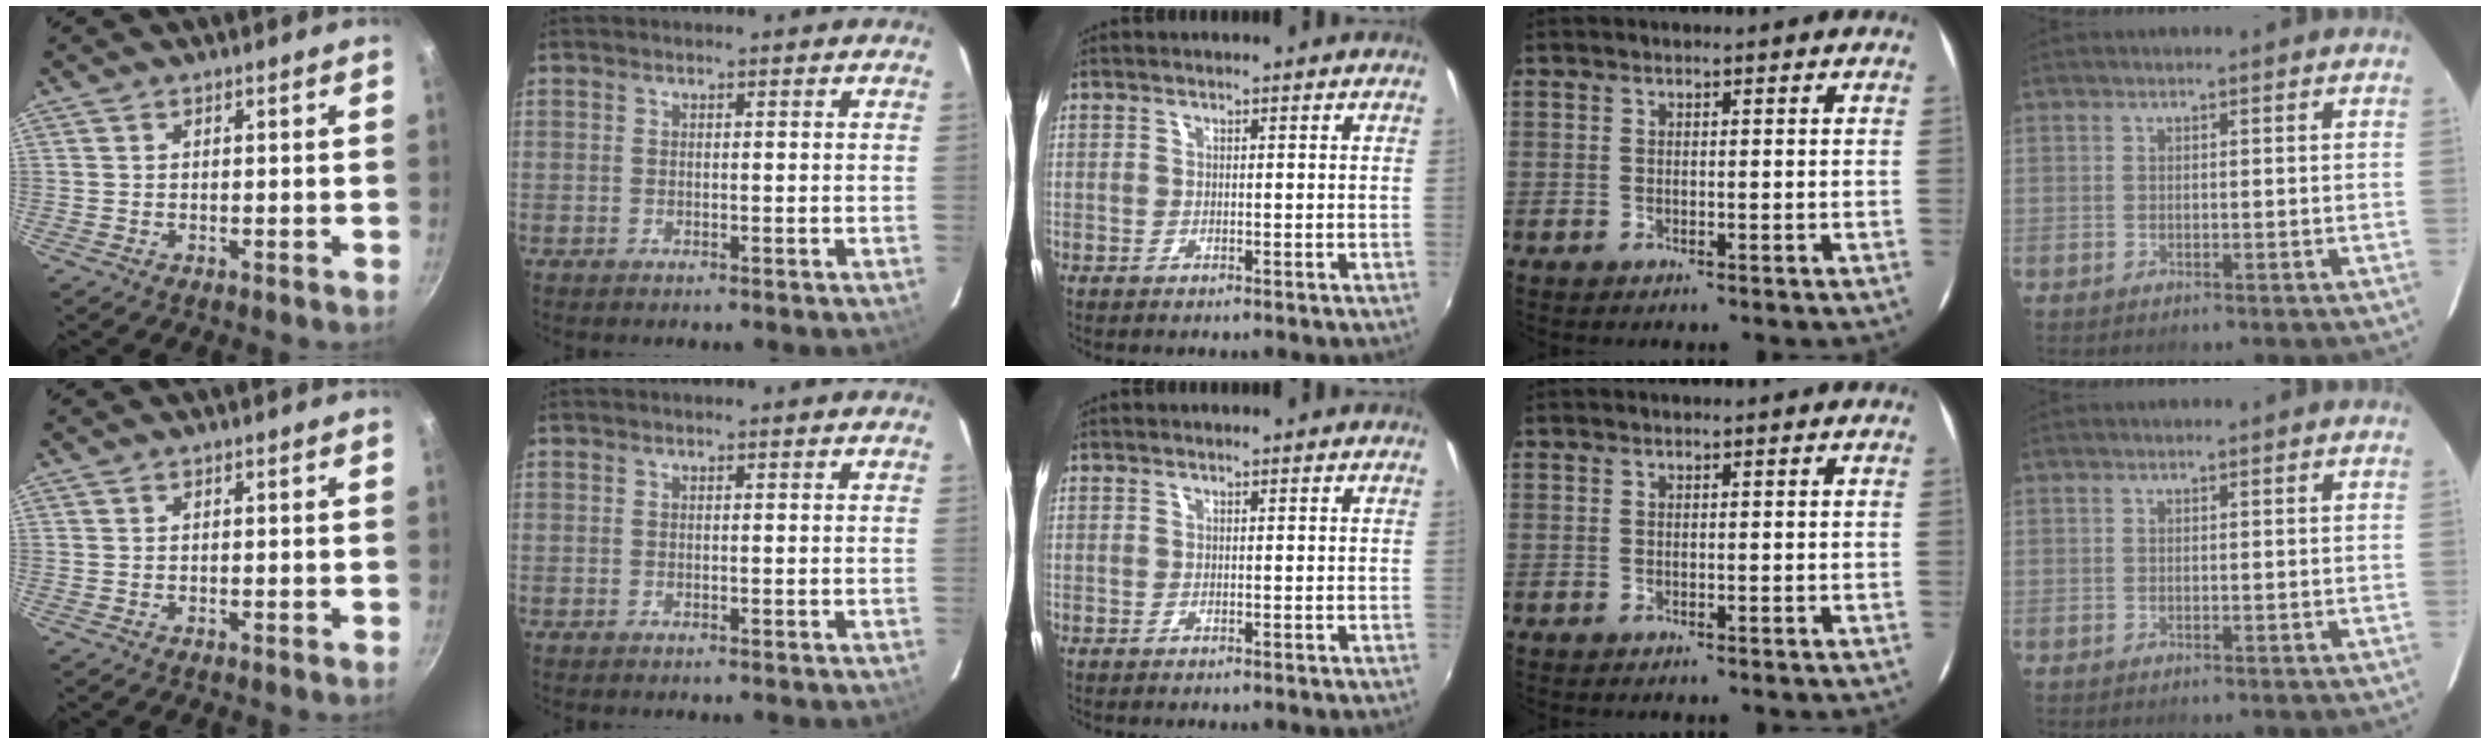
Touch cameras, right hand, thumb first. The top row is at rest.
{}